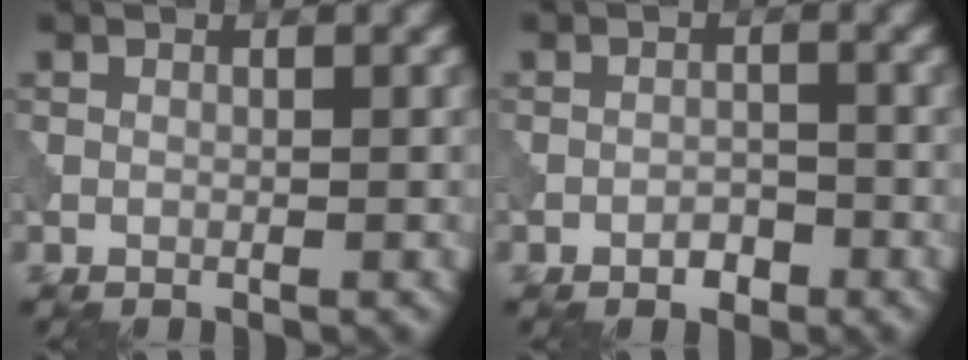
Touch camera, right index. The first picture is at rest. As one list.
[{"total": 1.5, "force": [-1.0, 0.8, 0.8], "torque": [-0.011, 0.002, -0.019]}]